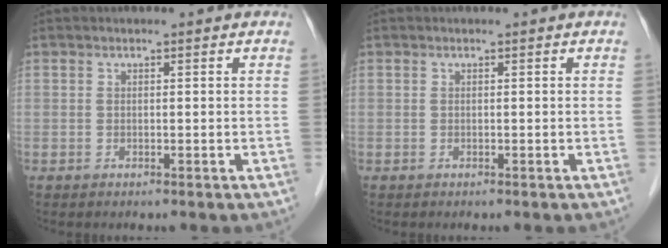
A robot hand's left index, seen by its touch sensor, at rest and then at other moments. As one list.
[{"total": 0.0}]